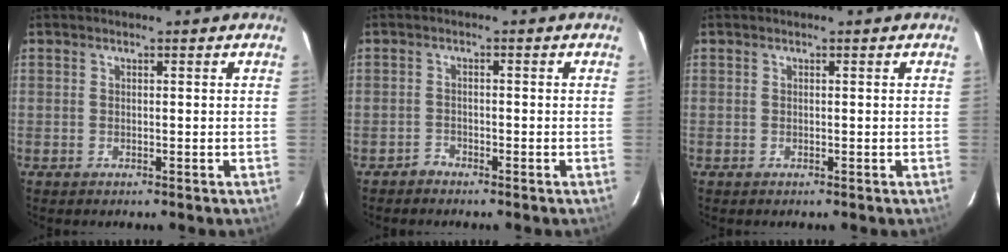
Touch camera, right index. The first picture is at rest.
{"total": 1.4, "force": [-1.3, 0.4, -0.5], "torque": [0.009, 0.005, -0.025]}
{"total": 0.0}